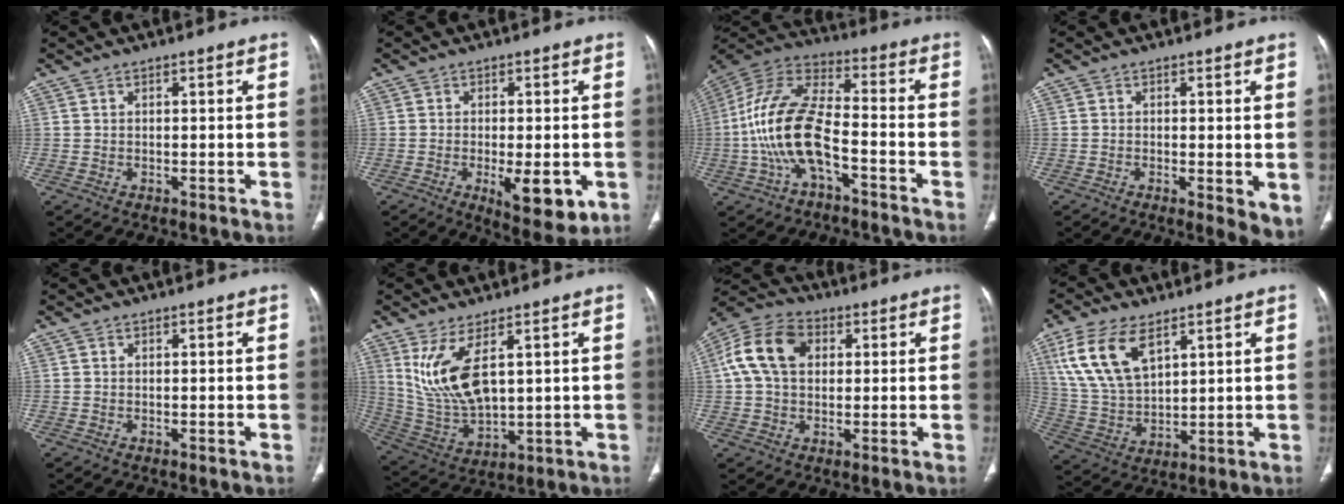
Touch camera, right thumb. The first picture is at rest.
{"total": 9.5, "force": [-2.7, 3.5, 8.3], "torque": [-0.107, -0.016, -0.034]}
{"total": 16.0, "force": [-4.7, 7.4, 13.4], "torque": [-0.278, 0.049, -0.091]}
{"total": 5.0, "force": [-0.7, 1.7, 4.6], "torque": [-0.063, -0.015, -0.013]}
{"total": 0.0}
{"total": 12.1, "force": [4.4, 5.2, 9.9], "torque": [-0.198, -0.028, 0.108]}
{"total": 12.4, "force": [2.7, 8.7, 8.4], "torque": [-0.150, 0.022, 0.038]}
{"total": 14.2, "force": [6.9, 7.5, 9.9], "torque": [-0.192, -0.018, 0.145]}